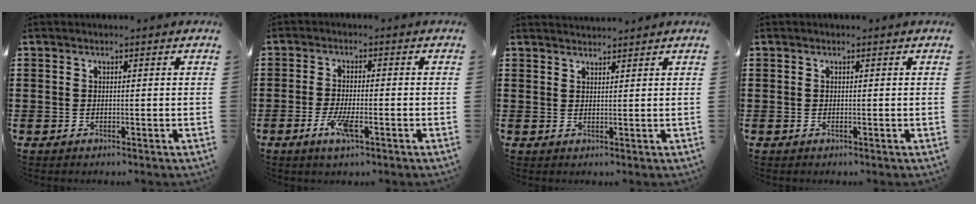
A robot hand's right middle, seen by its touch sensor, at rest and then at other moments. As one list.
[{"total": 4.7, "force": [-2.1, 1.1, 4.0], "torque": [-0.084, -0.006, -0.041]}, {"total": 1.6, "force": [1.6, 0.0, 0.0], "torque": [-0.005, 0.002, 0.031]}, {"total": 0.0}]